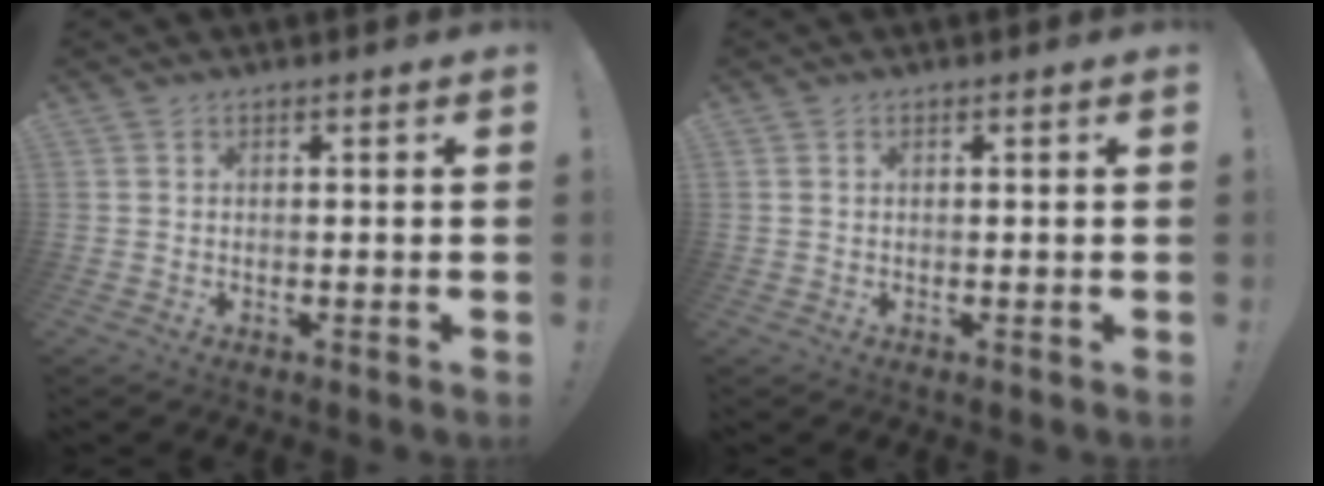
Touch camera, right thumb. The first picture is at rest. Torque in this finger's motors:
{"motor_torque": [-0.01, -0.11, -0.01, 0.19, 0.04]}